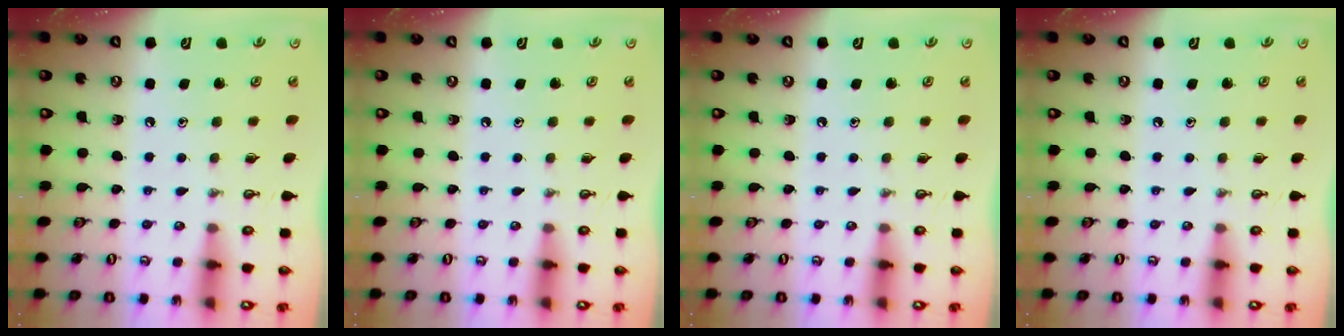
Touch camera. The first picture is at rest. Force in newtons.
{"total": 0.0}
{"total": 0.0}
{"total": 0.0}